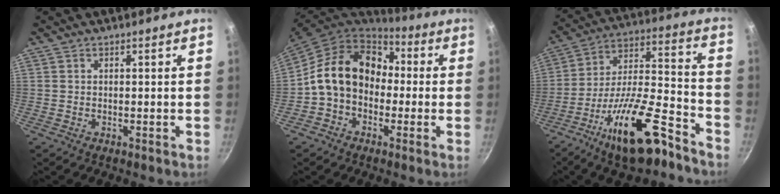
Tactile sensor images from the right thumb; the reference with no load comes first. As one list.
[{"total": 15.3, "force": [0.1, 12.0, 9.5], "torque": [-0.130, 0.048, -0.016]}, {"total": 20.0, "force": [-12.4, 6.3, 14.4], "torque": [-0.219, 0.078, -0.213]}]